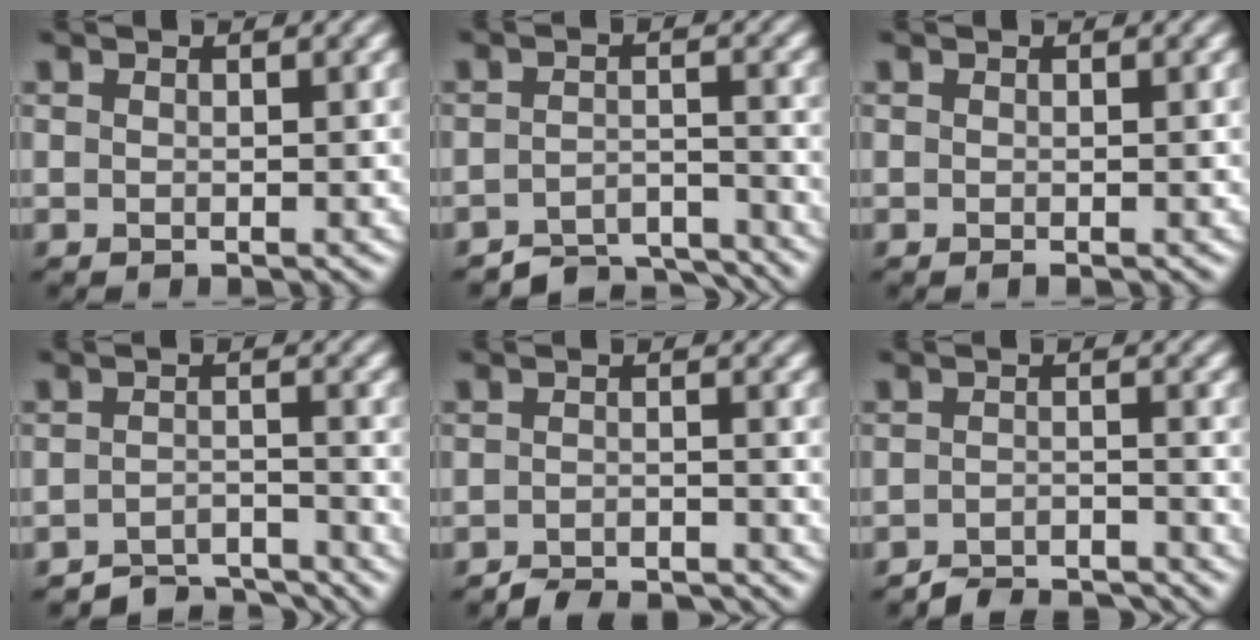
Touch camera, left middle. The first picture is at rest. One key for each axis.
{"total": 5.4, "fx": -5.0, "fy": 1.4, "fz": 1.5, "tx": -0.023, "ty": -0.011, "tz": -0.078}
{"total": 0.0}
{"total": 4.7, "fx": -4.5, "fy": 1.1, "fz": 1.2, "tx": -0.017, "ty": -0.004, "tz": -0.073}
{"total": 3.3, "fx": -3.2, "fy": 0.4, "fz": 0.6, "tx": -0.009, "ty": 0.002, "tz": -0.057}
{"total": 4.1, "fx": -4.0, "fy": 0.6, "fz": 0.8, "tx": -0.015, "ty": 0.000, "tz": -0.069}